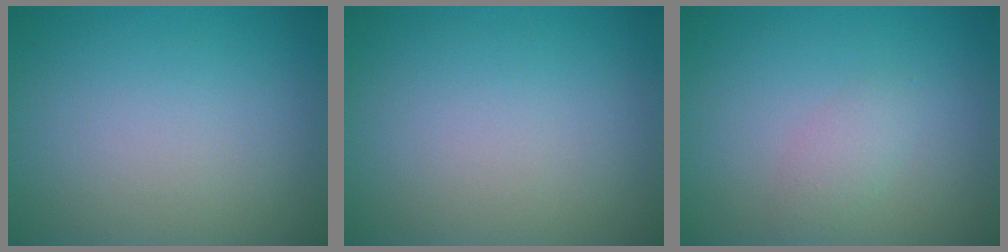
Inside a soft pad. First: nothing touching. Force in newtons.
{"total": 0.0}
{"total": 1.5, "press": 1.5, "slide": 0.1}